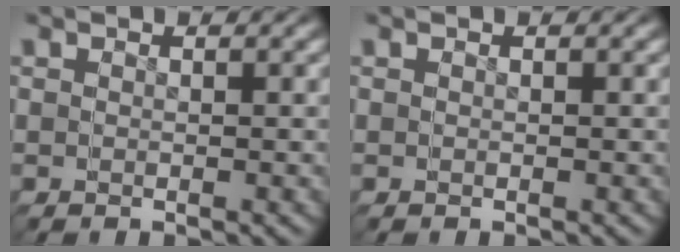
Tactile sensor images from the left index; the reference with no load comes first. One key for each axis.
{"total": 0.0}